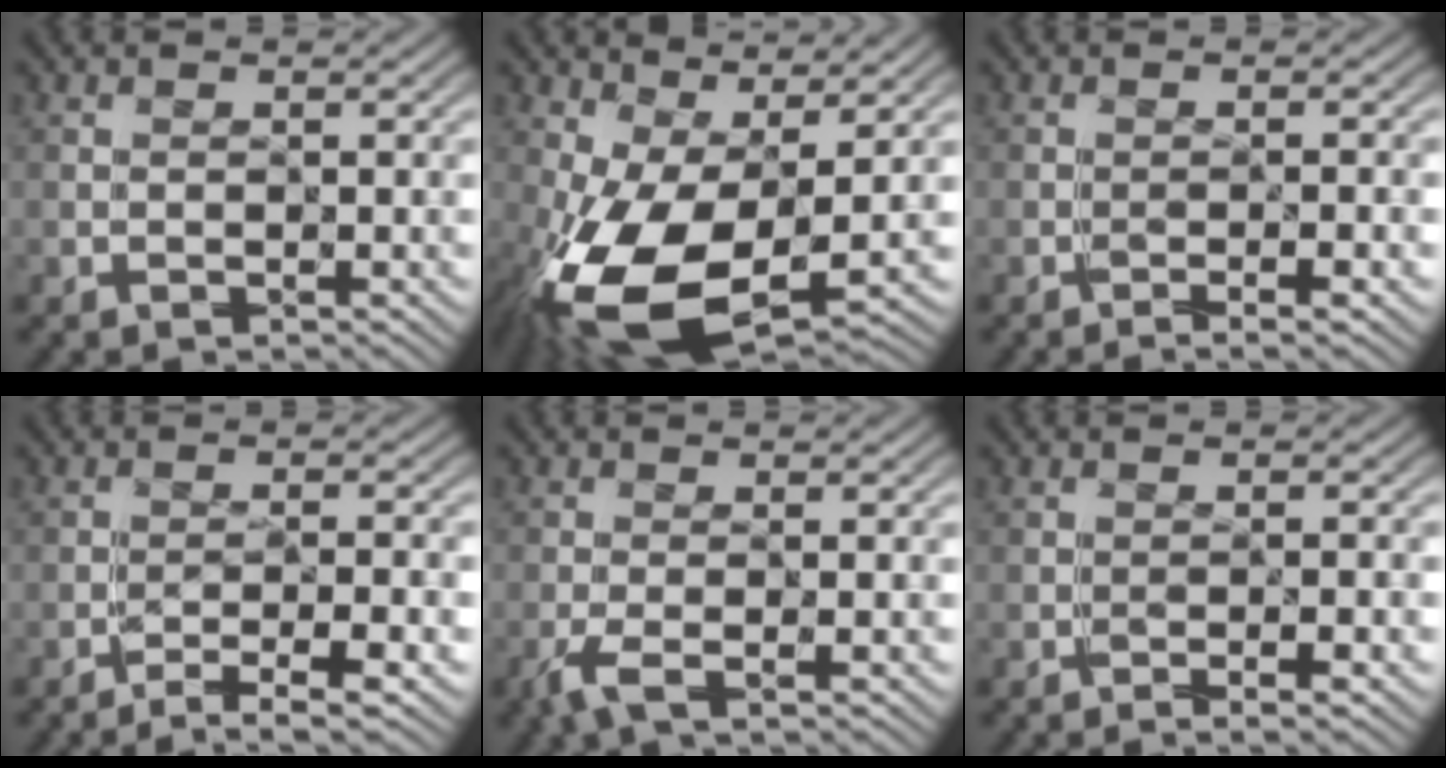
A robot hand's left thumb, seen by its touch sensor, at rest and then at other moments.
{"total": 13.8, "force": [-2.3, 6.6, 11.8], "torque": [-0.265, -0.026, -0.029]}
{"total": 2.8, "force": [-1.8, 0.0, 2.2], "torque": [-0.039, 0.004, -0.027]}
{"total": 4.7, "force": [-3.4, 0.3, 3.2], "torque": [-0.049, 0.006, -0.054]}
{"total": 2.2, "force": [-1.3, 0.2, 1.8], "torque": [-0.048, -0.004, -0.034]}
{"total": 2.5, "force": [-1.5, 0.0, 2.0], "torque": [-0.035, 0.004, -0.022]}